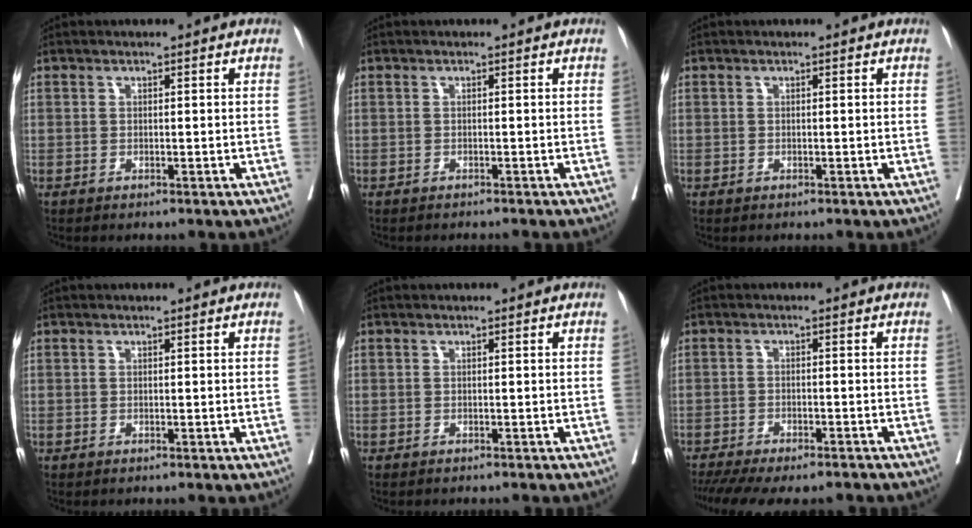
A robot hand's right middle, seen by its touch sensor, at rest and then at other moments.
{"total": 2.7, "force": [-2.6, 0.1, 0.7], "torque": [-0.008, -0.003, -0.035]}
{"total": 0.0}
{"total": 0.0}
{"total": 0.9, "force": [-0.8, 0.2, 0.3], "torque": [-0.007, -0.002, -0.013]}
{"total": 14.3, "force": [-12.2, 3.7, 6.5], "torque": [-0.138, -0.017, -0.165]}